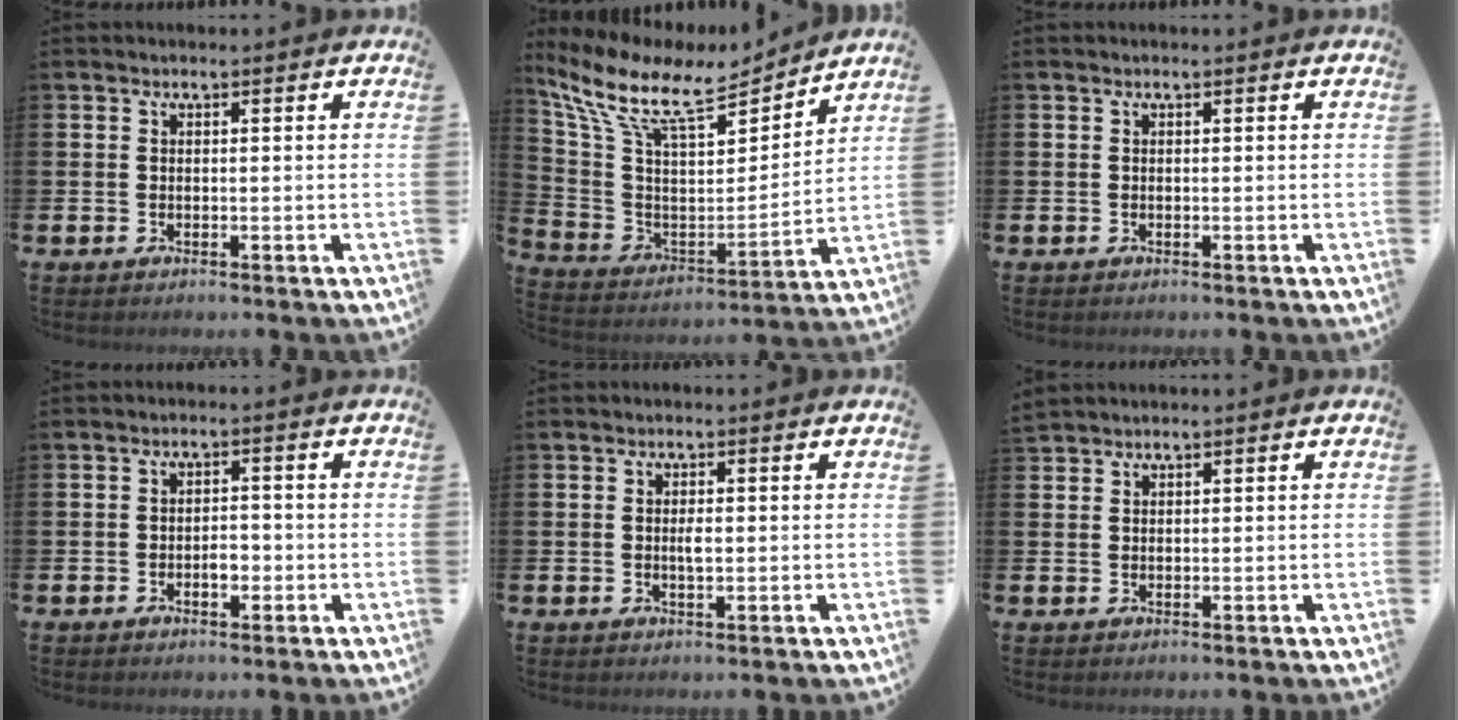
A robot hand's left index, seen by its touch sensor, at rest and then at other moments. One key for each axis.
{"total": 11.4, "fx": 9.5, "fy": 3.5, "fz": 5.3, "tx": -0.147, "ty": -0.059, "tz": 0.163}
{"total": 0.0}
{"total": 2.1, "fx": -0.7, "fy": 1.2, "fz": 1.6, "tx": -0.017, "ty": 0.001, "tz": -0.017}
{"total": 1.4, "fx": 0.2, "fy": 0.5, "fz": 1.3, "tx": -0.022, "ty": 0.000, "tz": 0.001}
{"total": 1.5, "fx": 1.5, "fy": 0.3, "fz": -0.1, "tx": 0.003, "ty": 0.002, "tz": 0.027}